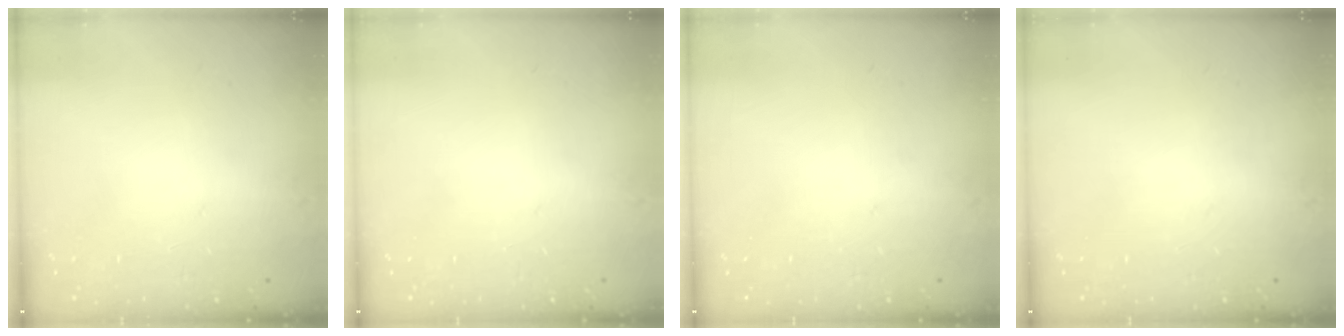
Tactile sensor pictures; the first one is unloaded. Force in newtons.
{"total": 0.0}
{"total": 0.0}
{"total": 0.0}